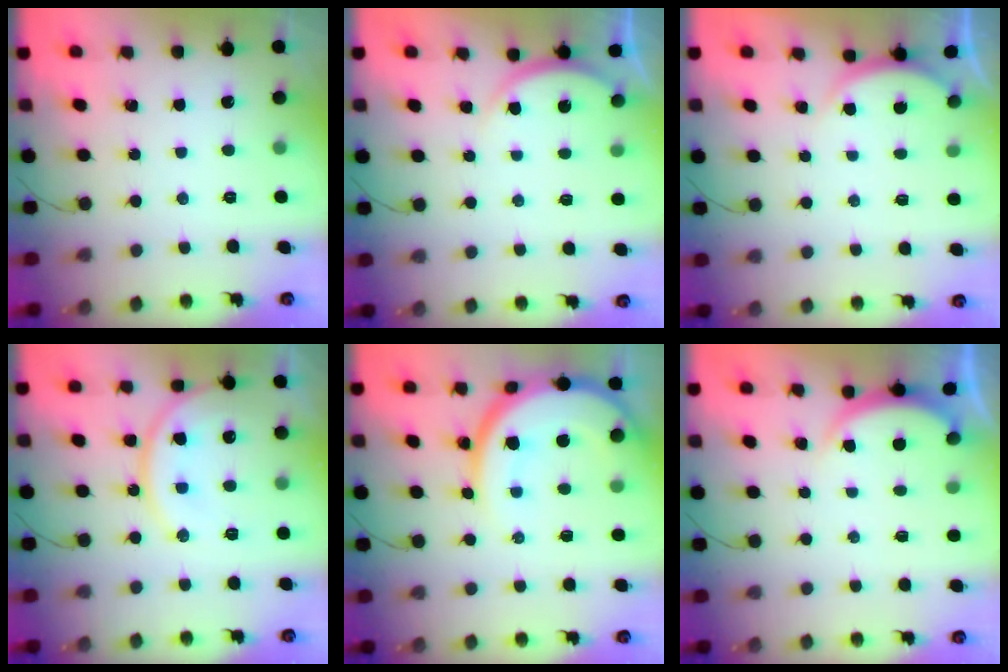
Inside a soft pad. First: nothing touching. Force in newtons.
{"total": 3.5, "press": 3.4, "slide": 0.6}
{"total": 2.8, "press": 2.8, "slide": 0.4}
{"total": 14.2, "press": 14.0, "slide": 1.8}
{"total": 13.4, "press": 13.4, "slide": 1.4}
{"total": 2.5, "press": 2.5, "slide": 0.5}